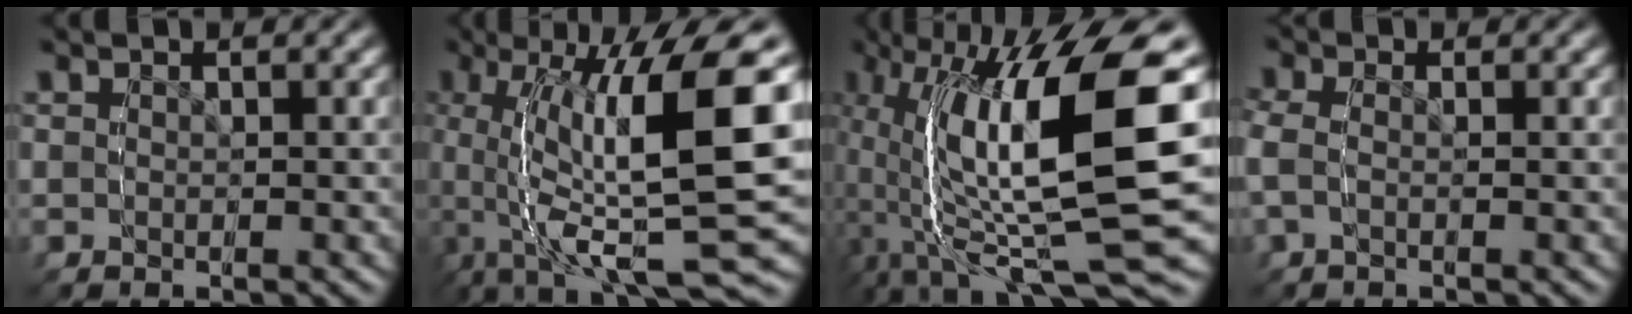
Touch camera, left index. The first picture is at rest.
{"total": 11.2, "force": [2.6, 2.4, 10.7], "torque": [-0.167, 0.055, 0.032]}
{"total": 11.9, "force": [0.9, 5.4, 10.6], "torque": [-0.199, 0.016, 0.020]}
{"total": 1.8, "force": [-1.5, -1.0, 0.2], "torque": [-0.011, -0.001, -0.024]}